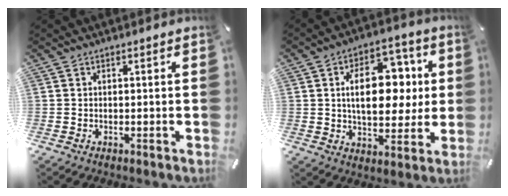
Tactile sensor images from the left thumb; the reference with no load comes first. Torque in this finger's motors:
{"motor_torque": [0.99, 0.93, 1.05, -0.90, 0.38]}